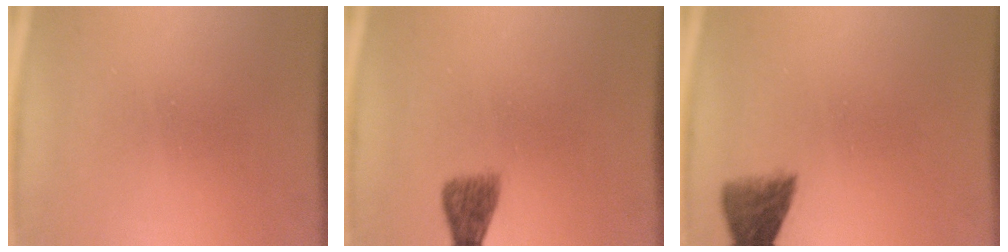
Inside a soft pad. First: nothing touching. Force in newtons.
{"total": 2.7}
{"total": 5.0}